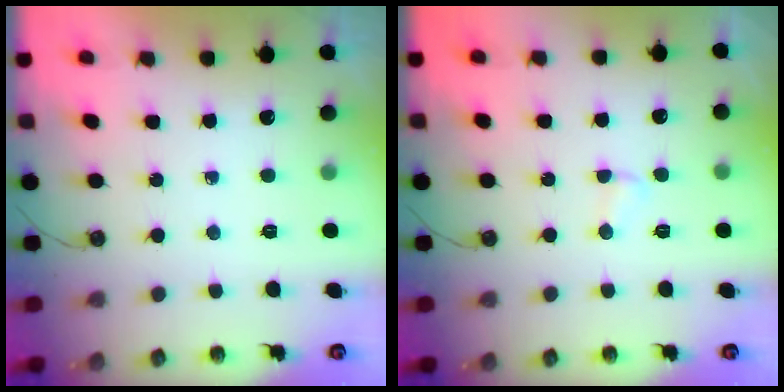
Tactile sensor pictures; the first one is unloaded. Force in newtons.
{"total": 2.6, "press": 2.6, "slide": 0.2}